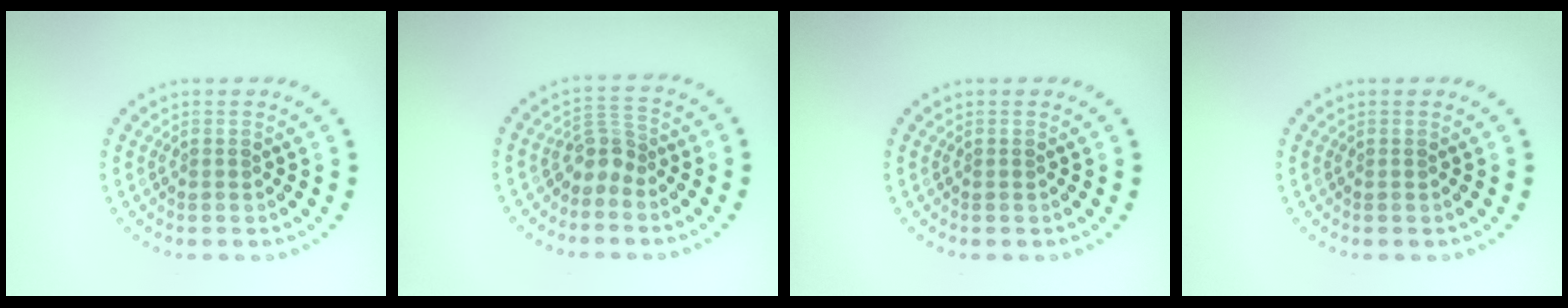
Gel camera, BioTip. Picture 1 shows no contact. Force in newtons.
{"total": 2.5, "press": 1.9, "slide": 1.6}
{"total": 0.0}
{"total": 0.0}